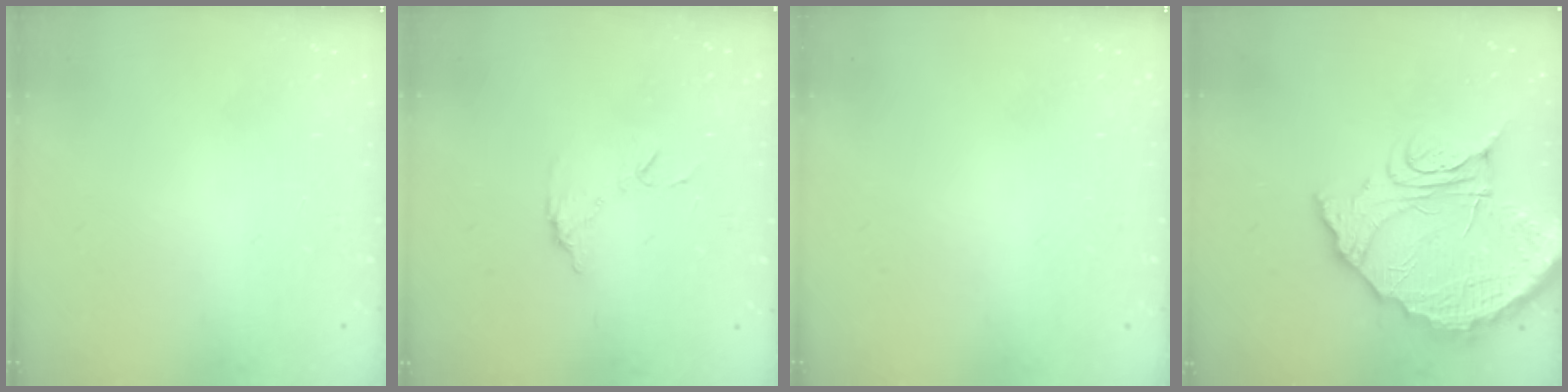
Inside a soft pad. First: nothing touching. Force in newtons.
{"total": 7.6, "press": 7.6, "slide": 0.4}
{"total": 0.0}
{"total": 17.6, "press": 17.5, "slide": 1.3}